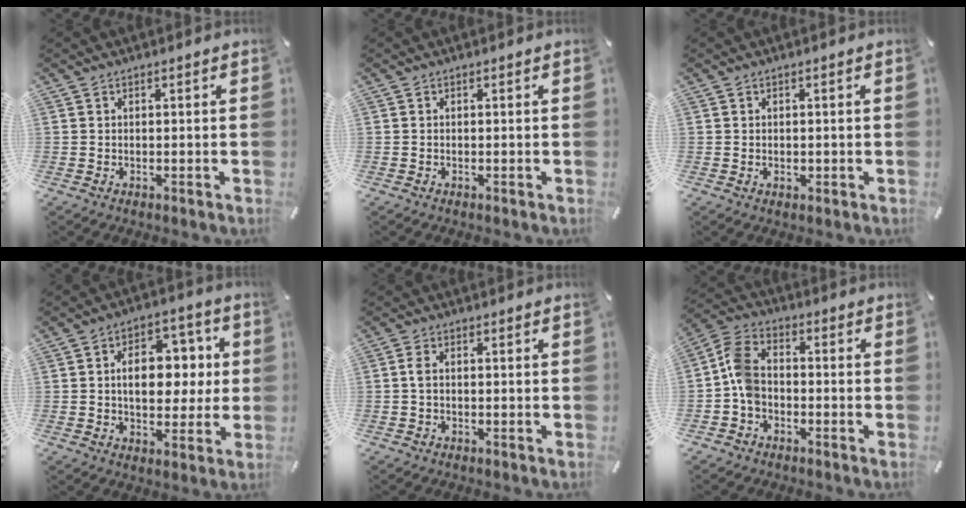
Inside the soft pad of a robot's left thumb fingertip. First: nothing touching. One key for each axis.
{"total": 0.0}
{"total": 0.7, "fx": -0.1, "fy": 0.5, "fz": 0.3, "tx": -0.008, "ty": 0.002, "tz": -0.002}
{"total": 12.7, "fx": 1.3, "fy": 9.0, "fz": 8.9, "tx": -0.113, "ty": 0.002, "tz": 0.022}
{"total": 2.2, "fx": -0.2, "fy": 1.2, "fz": 1.8, "tx": -0.034, "ty": 0.005, "tz": -0.004}
{"total": 7.6, "fx": -2.3, "fy": 5.7, "fz": 4.6, "tx": -0.104, "ty": 0.019, "tz": -0.043}